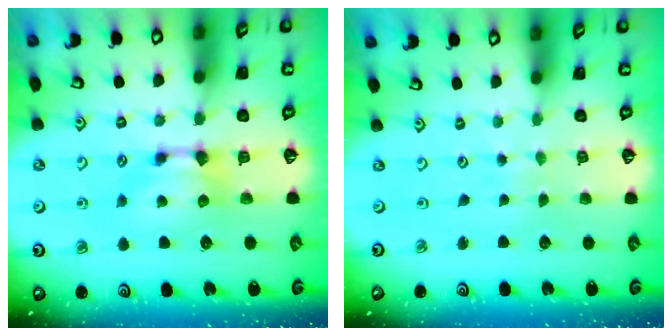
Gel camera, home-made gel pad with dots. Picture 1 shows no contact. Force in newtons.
{"total": 5.5, "press": 5.5, "slide": 0.3}